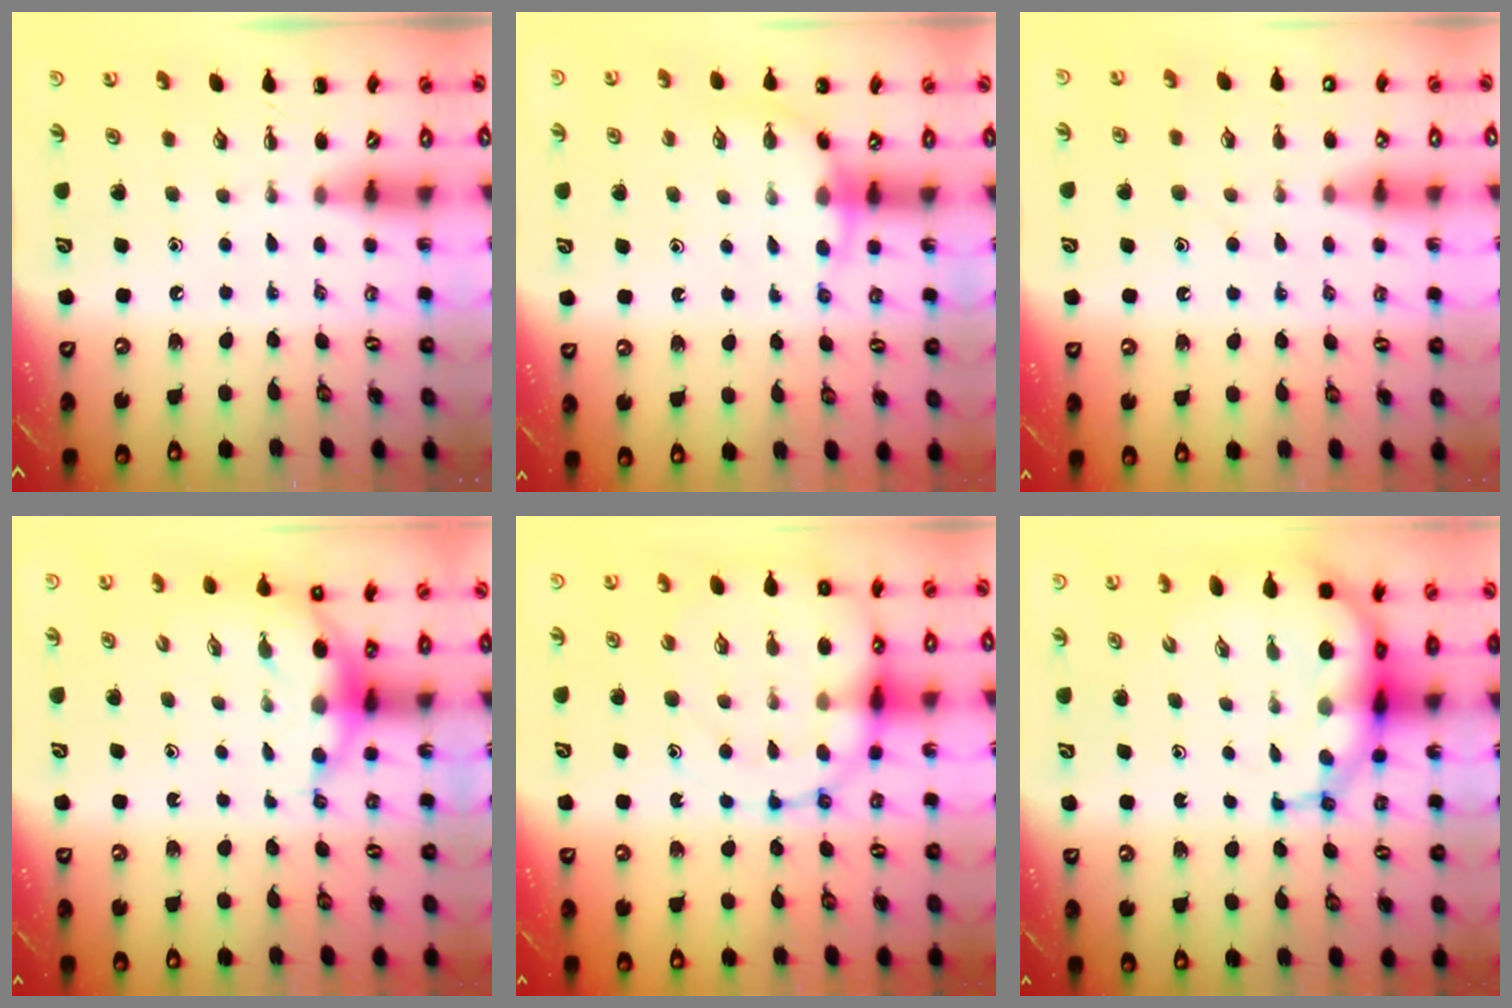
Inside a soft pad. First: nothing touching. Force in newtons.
{"total": 6.2, "press": 6.2, "slide": 0.5}
{"total": 8.3, "press": 8.3, "slide": 1.1}
{"total": 5.9, "press": 5.7, "slide": 1.6}
{"total": 17.1, "press": 16.8, "slide": 3.2}
{"total": 11.7, "press": 11.3, "slide": 3.2}